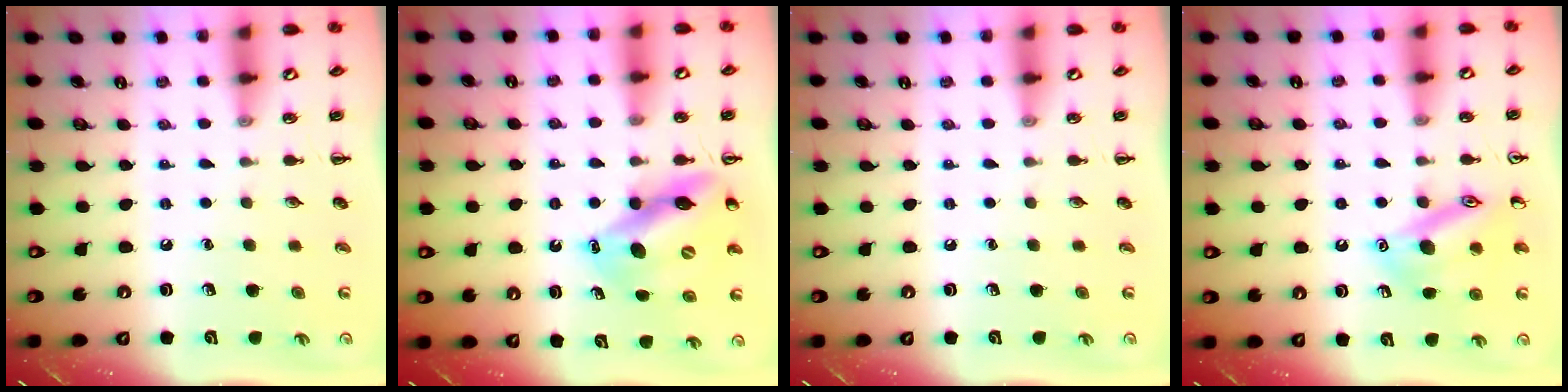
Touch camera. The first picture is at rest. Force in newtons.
{"total": 12.9, "press": 12.3, "slide": 4.0}
{"total": 0.0}
{"total": 15.5, "press": 15.4, "slide": 1.4}